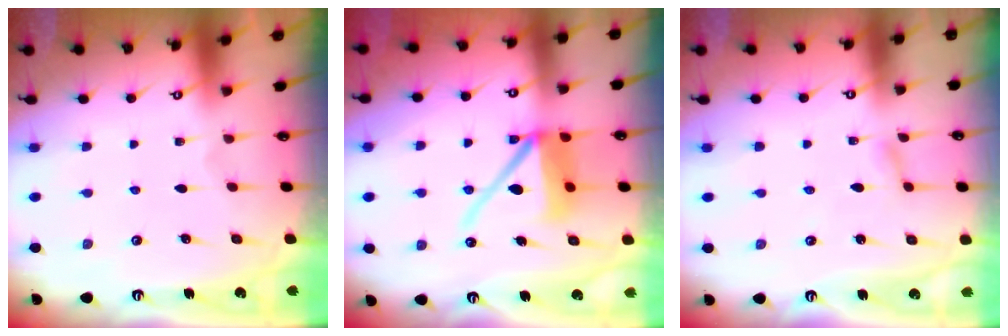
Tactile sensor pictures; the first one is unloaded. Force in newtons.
{"total": 11.1, "press": 11.0, "slide": 1.6}
{"total": 2.0, "press": 1.9, "slide": 0.3}